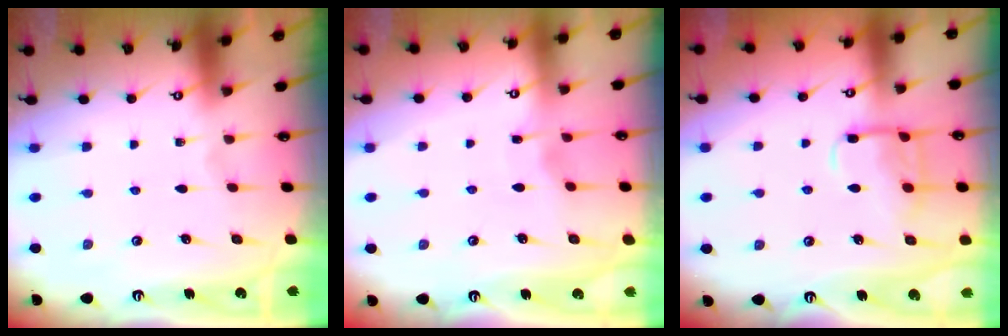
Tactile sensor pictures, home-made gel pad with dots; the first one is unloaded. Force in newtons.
{"total": 2.7, "press": 2.6, "slide": 0.3}
{"total": 12.0, "press": 12.0, "slide": 1.2}